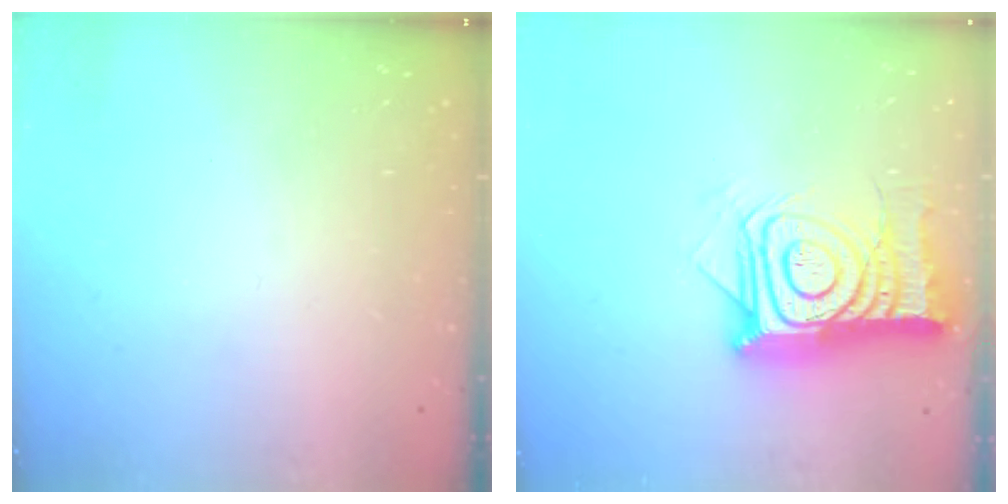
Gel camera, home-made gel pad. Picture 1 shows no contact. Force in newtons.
{"total": 19.5, "press": 19.4, "slide": 1.3}